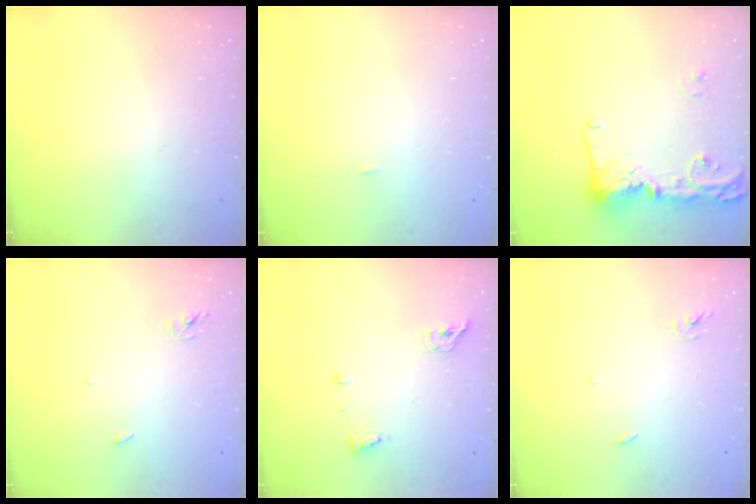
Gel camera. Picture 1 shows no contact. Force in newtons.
{"total": 6.1, "press": 1.7, "slide": 5.9}
{"total": 14.9, "press": 14.8, "slide": 1.2}
{"total": 2.9, "press": 2.9, "slide": 0.2}
{"total": 8.1, "press": 7.2, "slide": 3.7}
{"total": 3.0, "press": 3.0, "slide": 0.2}